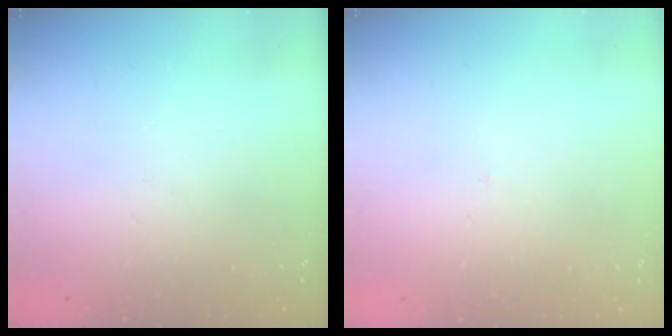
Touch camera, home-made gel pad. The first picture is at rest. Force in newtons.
{"total": 1.7, "press": 1.6, "slide": 0.1}